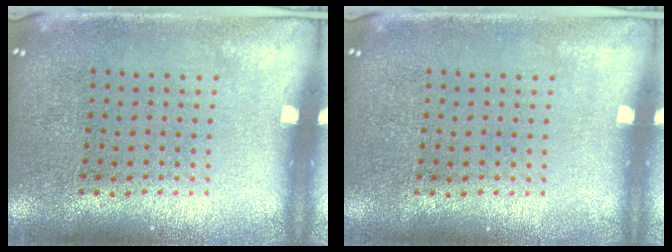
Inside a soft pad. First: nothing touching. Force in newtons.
{"total": 0.0}